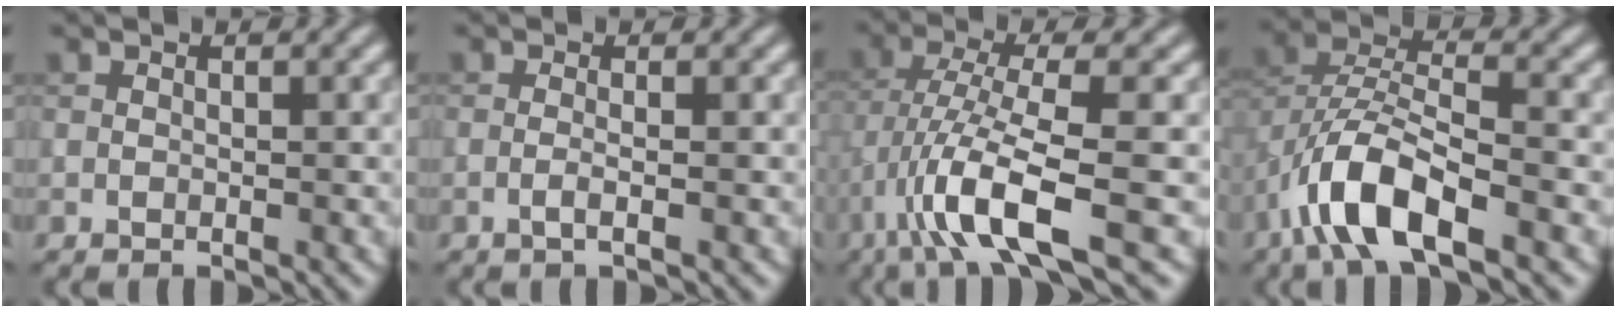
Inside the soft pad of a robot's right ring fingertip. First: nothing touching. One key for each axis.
{"total": 1.3, "fx": -0.3, "fy": 0.4, "fz": 1.2, "tx": -0.018, "ty": -0.005, "tz": -0.008}
{"total": 7.7, "fx": -2.9, "fy": 1.5, "fz": 6.9, "tx": -0.129, "ty": 0.002, "tz": -0.056}
{"total": 7.7, "fx": -4.0, "fy": 2.9, "fz": 5.9, "tx": -0.113, "ty": 0.003, "tz": -0.083}